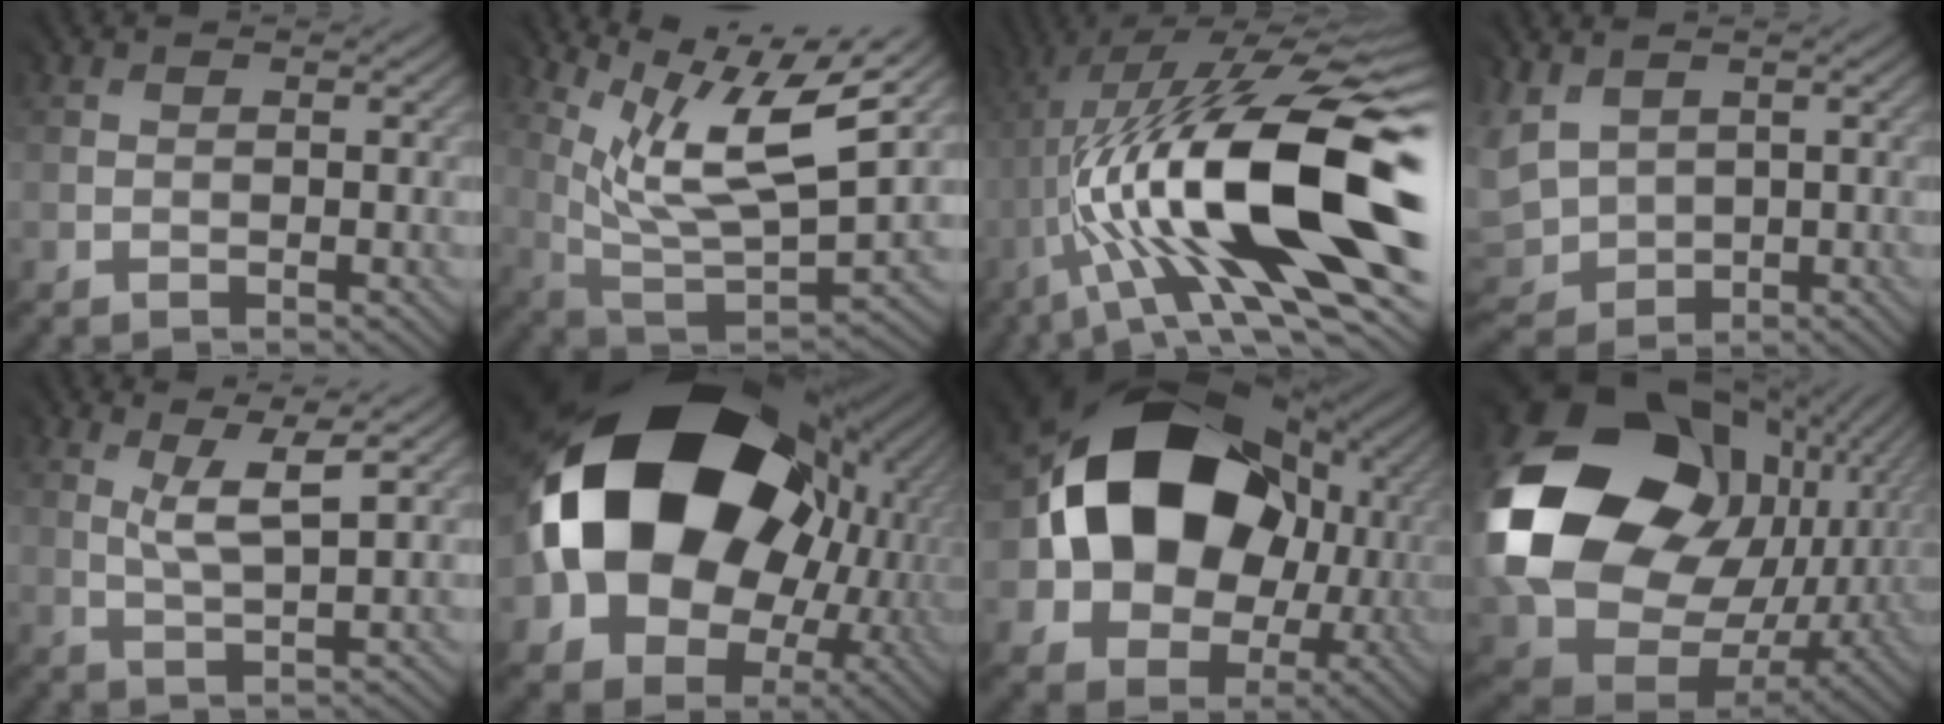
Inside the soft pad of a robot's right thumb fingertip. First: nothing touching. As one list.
[{"total": 11.0, "force": [7.5, 2.6, 7.7], "torque": [-0.162, -0.004, 0.149]}, {"total": 18.5, "force": [-1.9, 5.9, 17.4], "torque": [-0.305, 0.008, -0.029]}, {"total": 4.7, "force": [1.3, 4.1, 1.9], "torque": [-0.094, -0.005, 0.024]}, {"total": 4.0, "force": [2.5, 0.3, 3.1], "torque": [-0.059, -0.003, 0.053]}, {"total": 19.6, "force": [1.4, 15.2, 12.2], "torque": [-0.274, -0.041, 0.056]}, {"total": 16.0, "force": [1.8, 13.4, 8.7], "torque": [-0.145, -0.013, 0.044]}, {"total": 19.5, "force": [2.9, 15.9, 10.9], "torque": [-0.293, -0.027, 0.104]}]